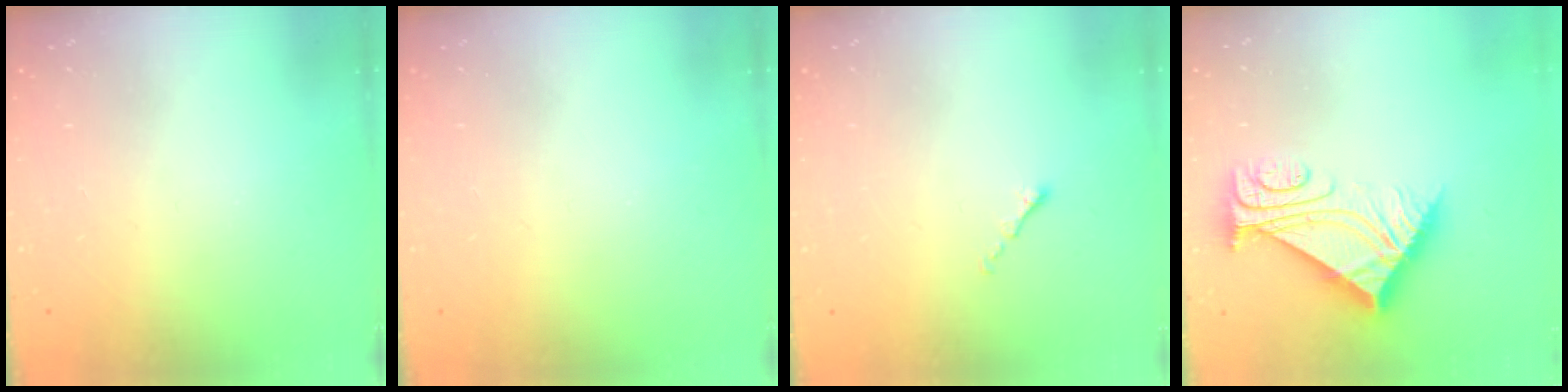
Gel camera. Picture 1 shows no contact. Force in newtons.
{"total": 0.0}
{"total": 0.6, "press": 0.5, "slide": 0.2}
{"total": 10.5, "press": 10.5, "slide": 0.5}